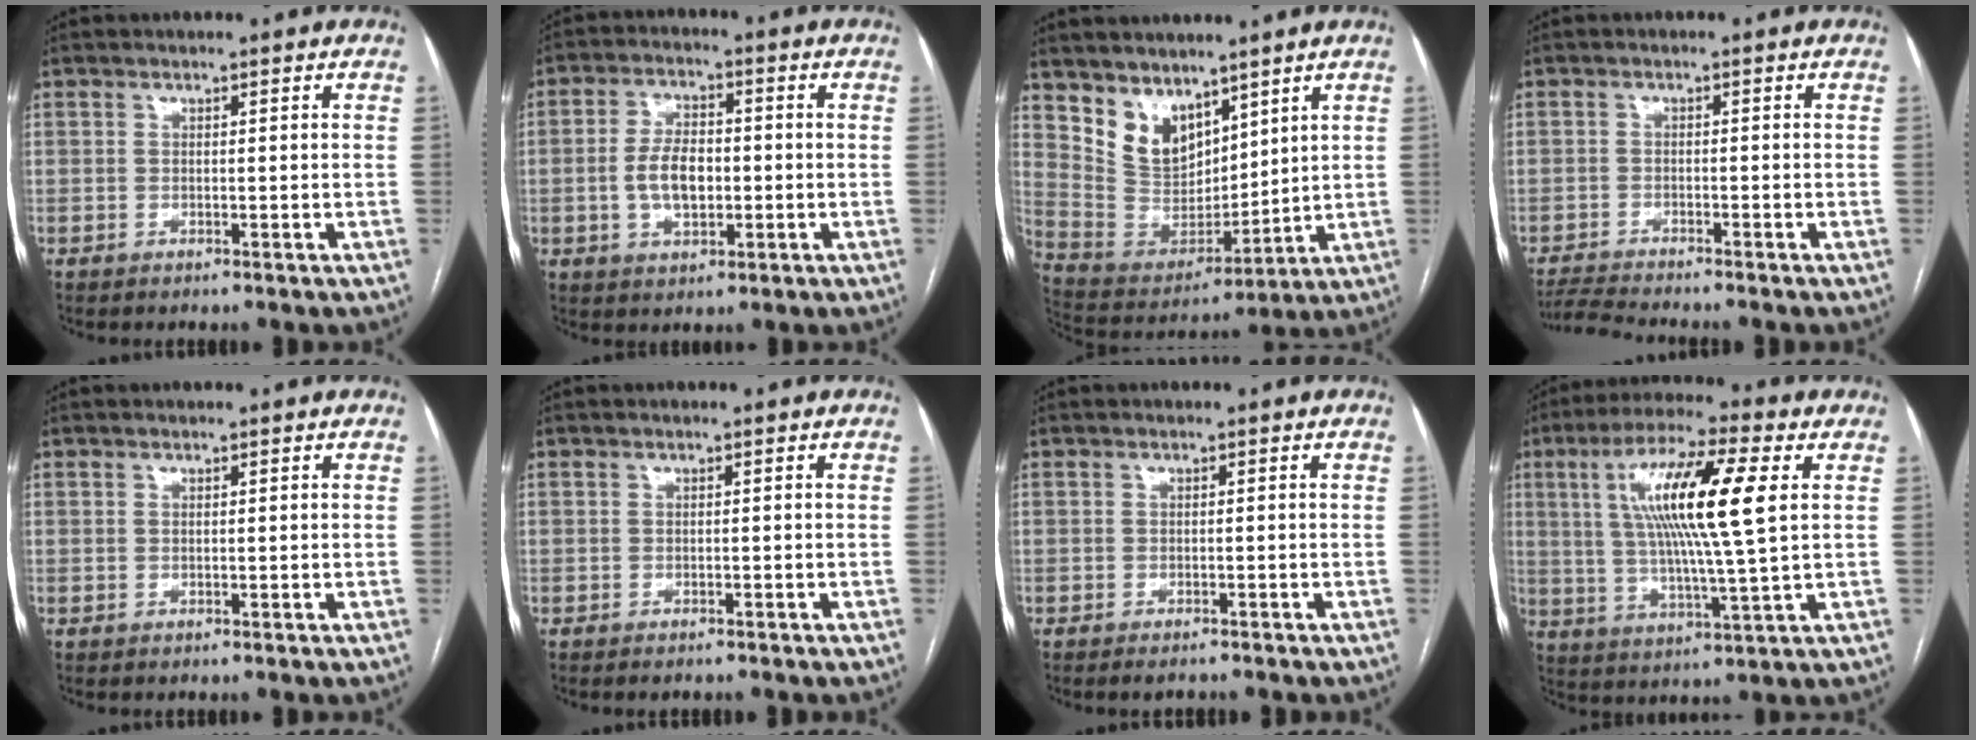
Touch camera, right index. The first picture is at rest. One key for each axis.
{"total": 7.2, "fx": -0.9, "fy": 3.8, "fz": 6.1, "tx": -0.122, "ty": 0.011, "tz": -0.013}
{"total": 10.1, "fx": 6.9, "fy": 6.1, "fz": 4.2, "tx": -0.093, "ty": 0.012, "tz": 0.154}
{"total": 4.6, "fx": -4.5, "fy": -0.6, "fz": 1.2, "tx": -0.021, "ty": -0.021, "tz": -0.075}
{"total": 0.0}
{"total": 1.7, "fx": -1.5, "fy": 0.5, "fz": 0.6, "tx": -0.011, "ty": -0.003, "tz": -0.016}
{"total": 2.2, "fx": -1.8, "fy": 0.6, "fz": 1.0, "tx": -0.013, "ty": -0.003, "tz": -0.021}
{"total": 15.5, "fx": 3.6, "fy": 0.8, "fz": 15.1, "tx": -0.283, "ty": 0.010, "tz": 0.058}